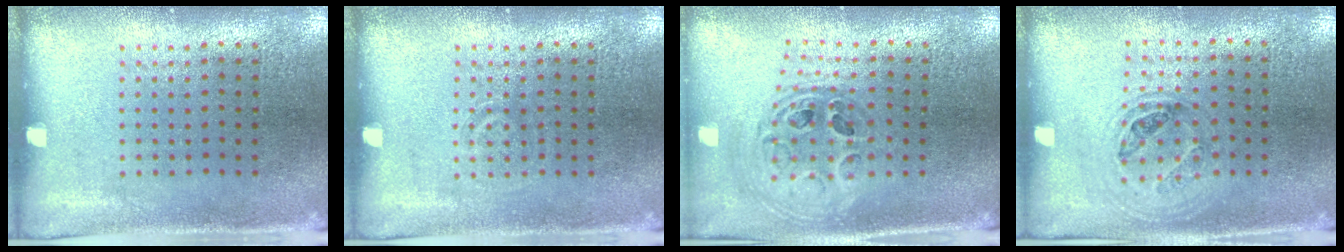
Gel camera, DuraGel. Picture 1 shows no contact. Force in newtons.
{"total": 0.8, "press": 0.7, "slide": 0.2}
{"total": 1.0, "press": 1.0, "slide": 0.3}
{"total": 1.0, "press": 0.9, "slide": 0.3}